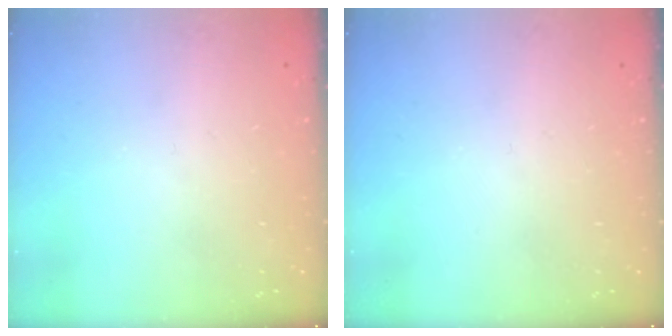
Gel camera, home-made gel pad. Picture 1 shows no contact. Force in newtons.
{"total": 0.0}